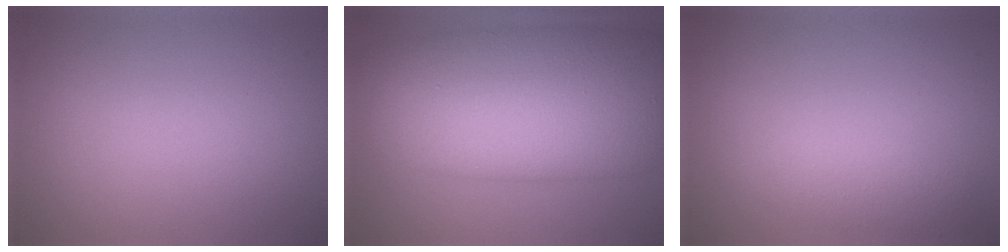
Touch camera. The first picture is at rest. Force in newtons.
{"total": 14.6, "press": 14.6, "slide": 0.1}
{"total": 2.7, "press": 2.7, "slide": 0.1}